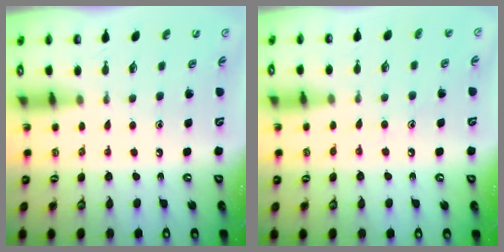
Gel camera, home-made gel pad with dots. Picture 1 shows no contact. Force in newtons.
{"total": 6.0, "press": 5.9, "slide": 0.6}